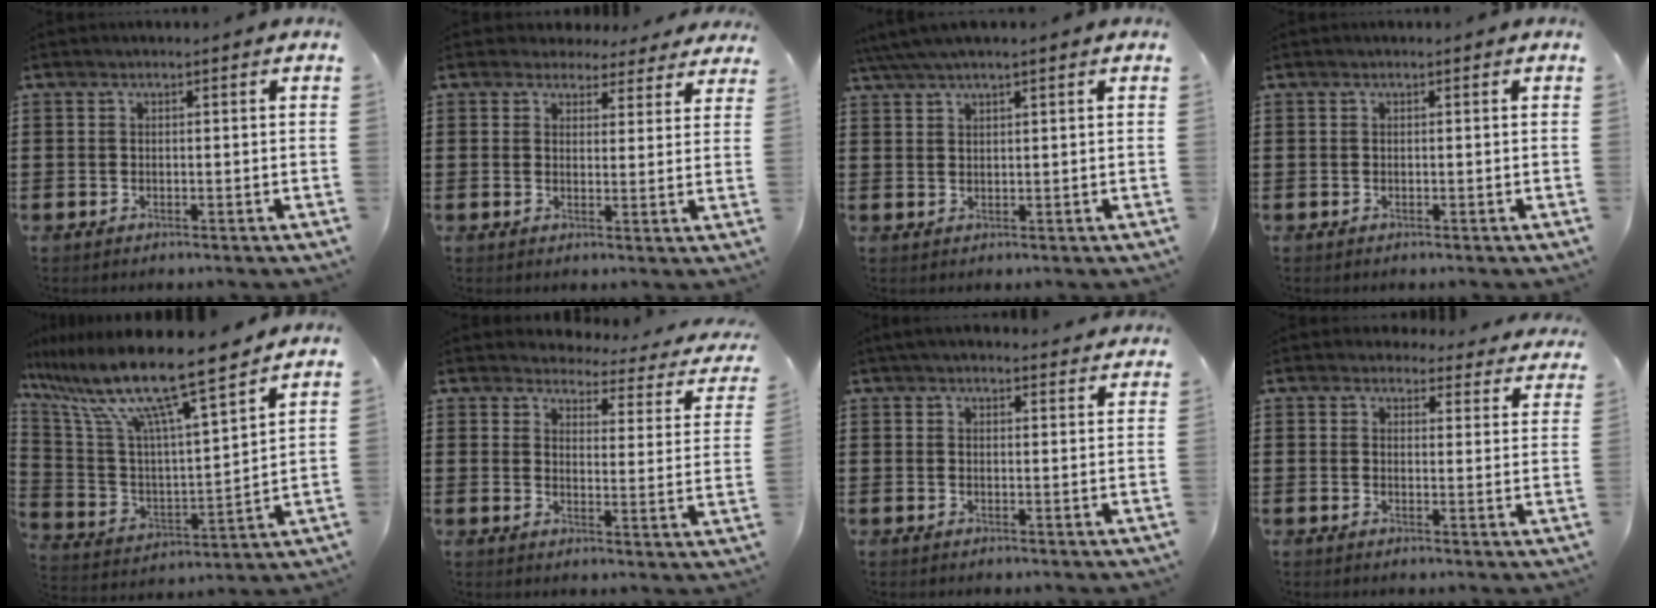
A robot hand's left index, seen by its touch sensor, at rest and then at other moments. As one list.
[{"total": 3.2, "force": [2.9, 1.3, 0.6], "torque": [-0.024, -0.003, 0.053]}, {"total": 3.0, "force": [2.2, 0.2, 2.0], "torque": [-0.043, 0.003, 0.042]}, {"total": 0.0}, {"total": 13.3, "force": [10.2, 0.7, 8.4], "torque": [-0.205, -0.074, 0.168]}, {"total": 3.2, "force": [3.1, 0.5, 0.7], "torque": [-0.027, -0.029, 0.046]}, {"total": 2.6, "force": [2.5, 0.3, 0.7], "torque": [-0.019, -0.002, 0.047]}, {"total": 3.6, "force": [3.5, 0.9, 0.5], "torque": [-0.015, -0.014, 0.063]}]